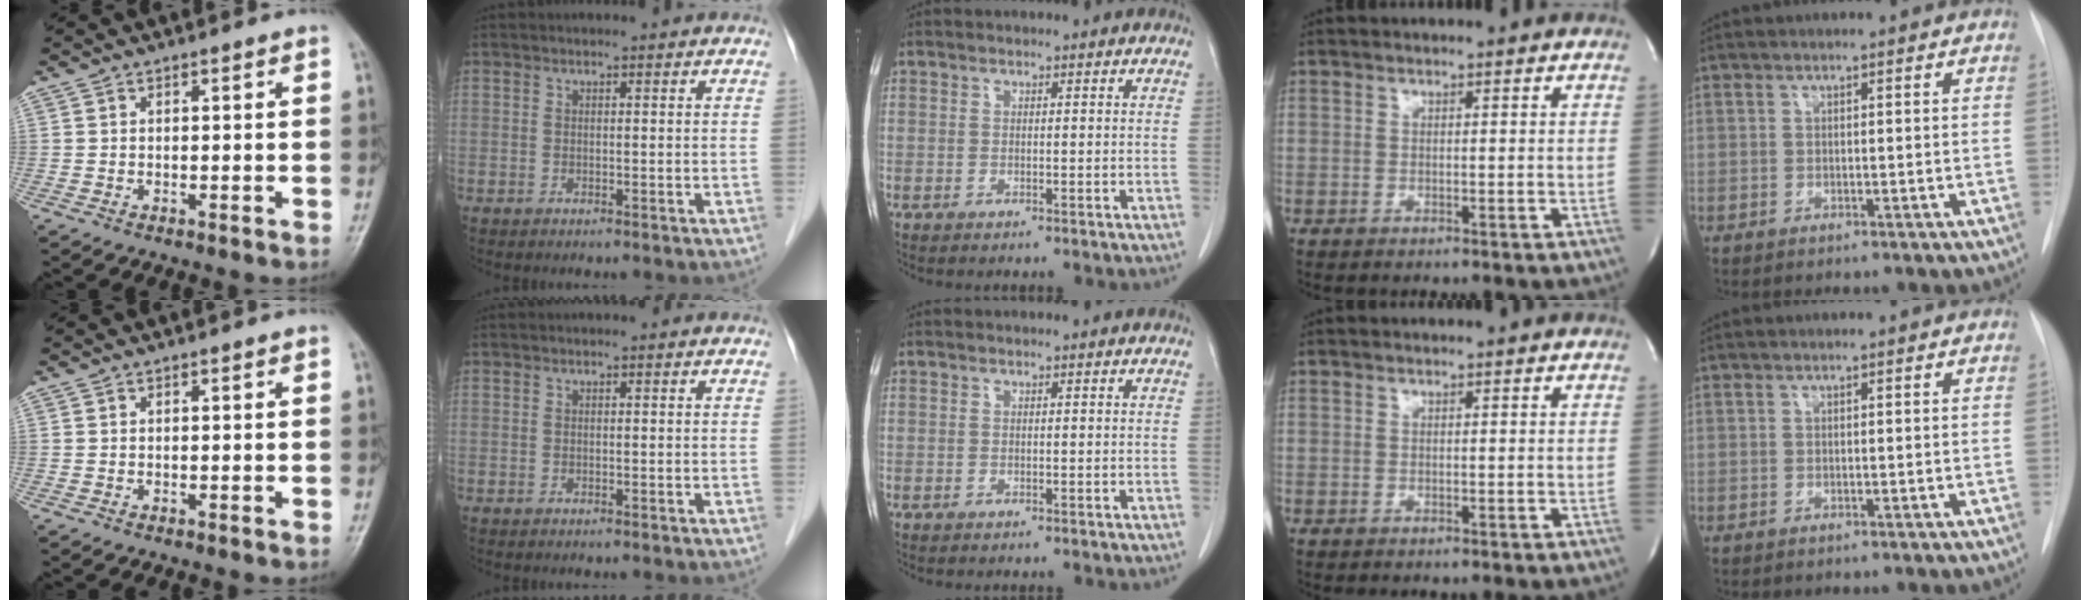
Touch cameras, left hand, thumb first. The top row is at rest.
{}